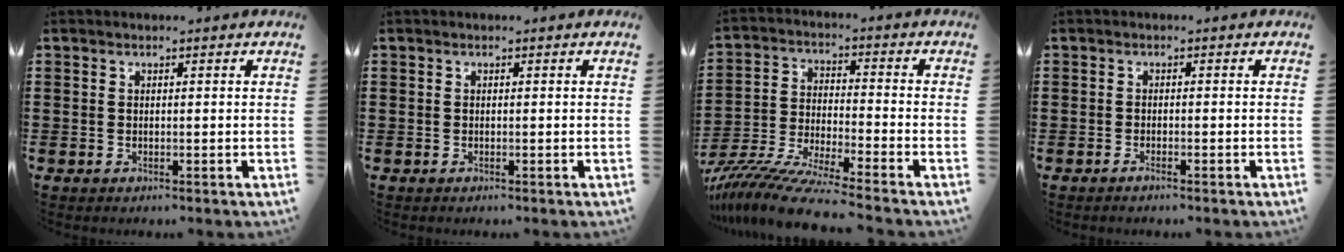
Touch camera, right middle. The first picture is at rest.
{"total": 0.0}
{"total": 9.3, "force": [-8.6, -0.4, 3.4], "torque": [-0.074, -0.008, -0.173]}
{"total": 0.9, "force": [-0.7, 0.0, 0.6], "torque": [-0.012, -0.005, -0.012]}